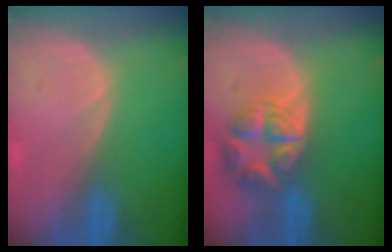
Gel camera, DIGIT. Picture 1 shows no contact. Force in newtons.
{"total": 7.7, "press": 6.7, "slide": 3.7}